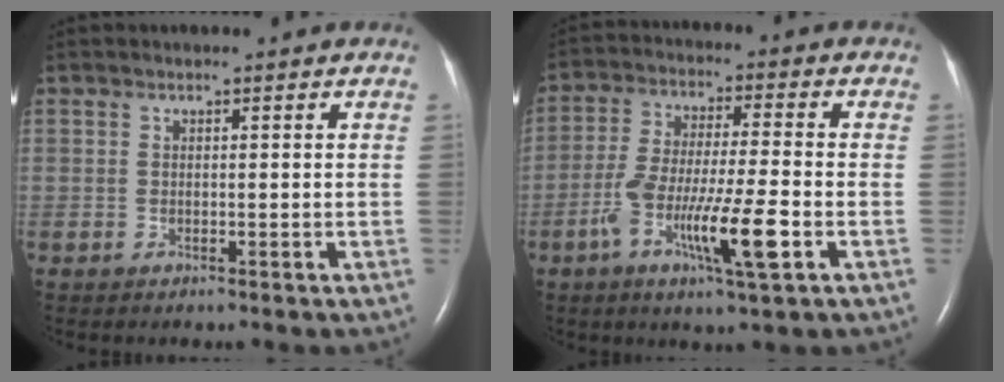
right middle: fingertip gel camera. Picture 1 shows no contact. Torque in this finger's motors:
{"motor_torque": [1.41, -0.73, 0.40, 0.20]}